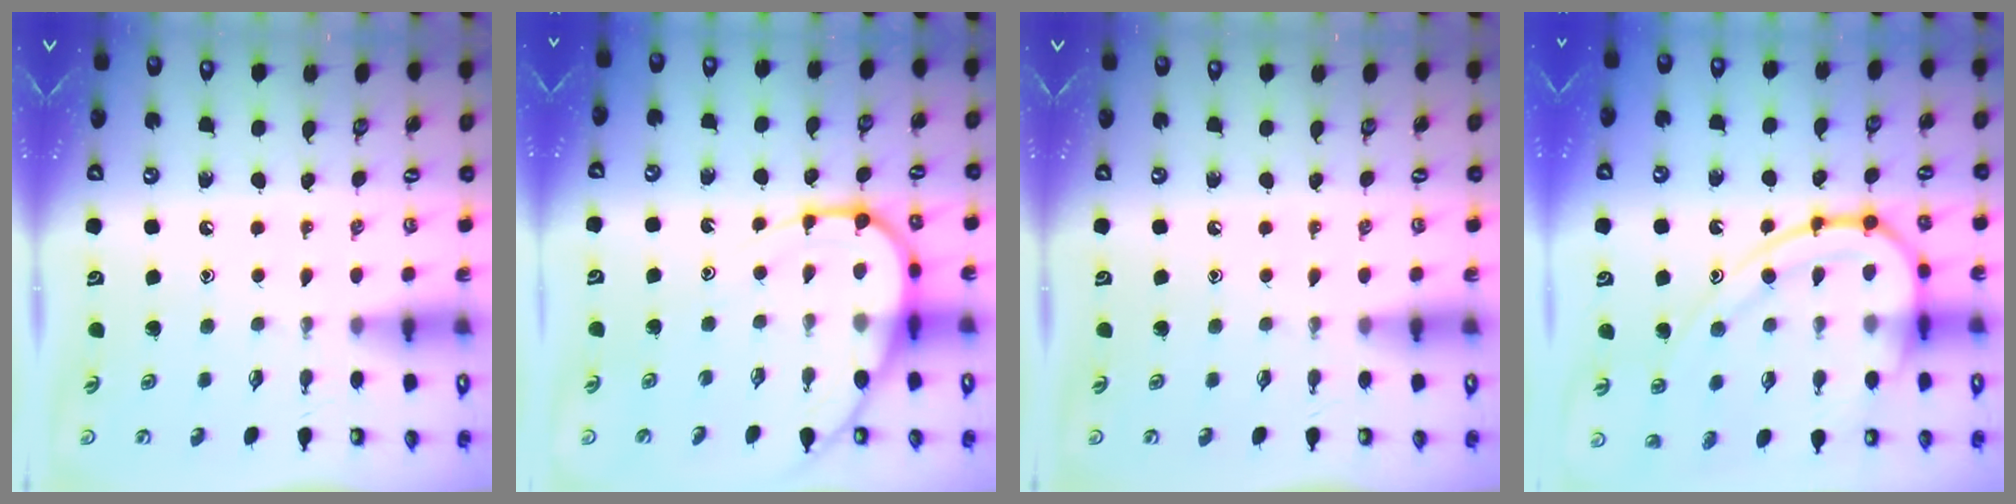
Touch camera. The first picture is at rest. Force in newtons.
{"total": 9.7, "press": 9.7, "slide": 0.9}
{"total": 0.0}
{"total": 16.5, "press": 16.5, "slide": 0.8}